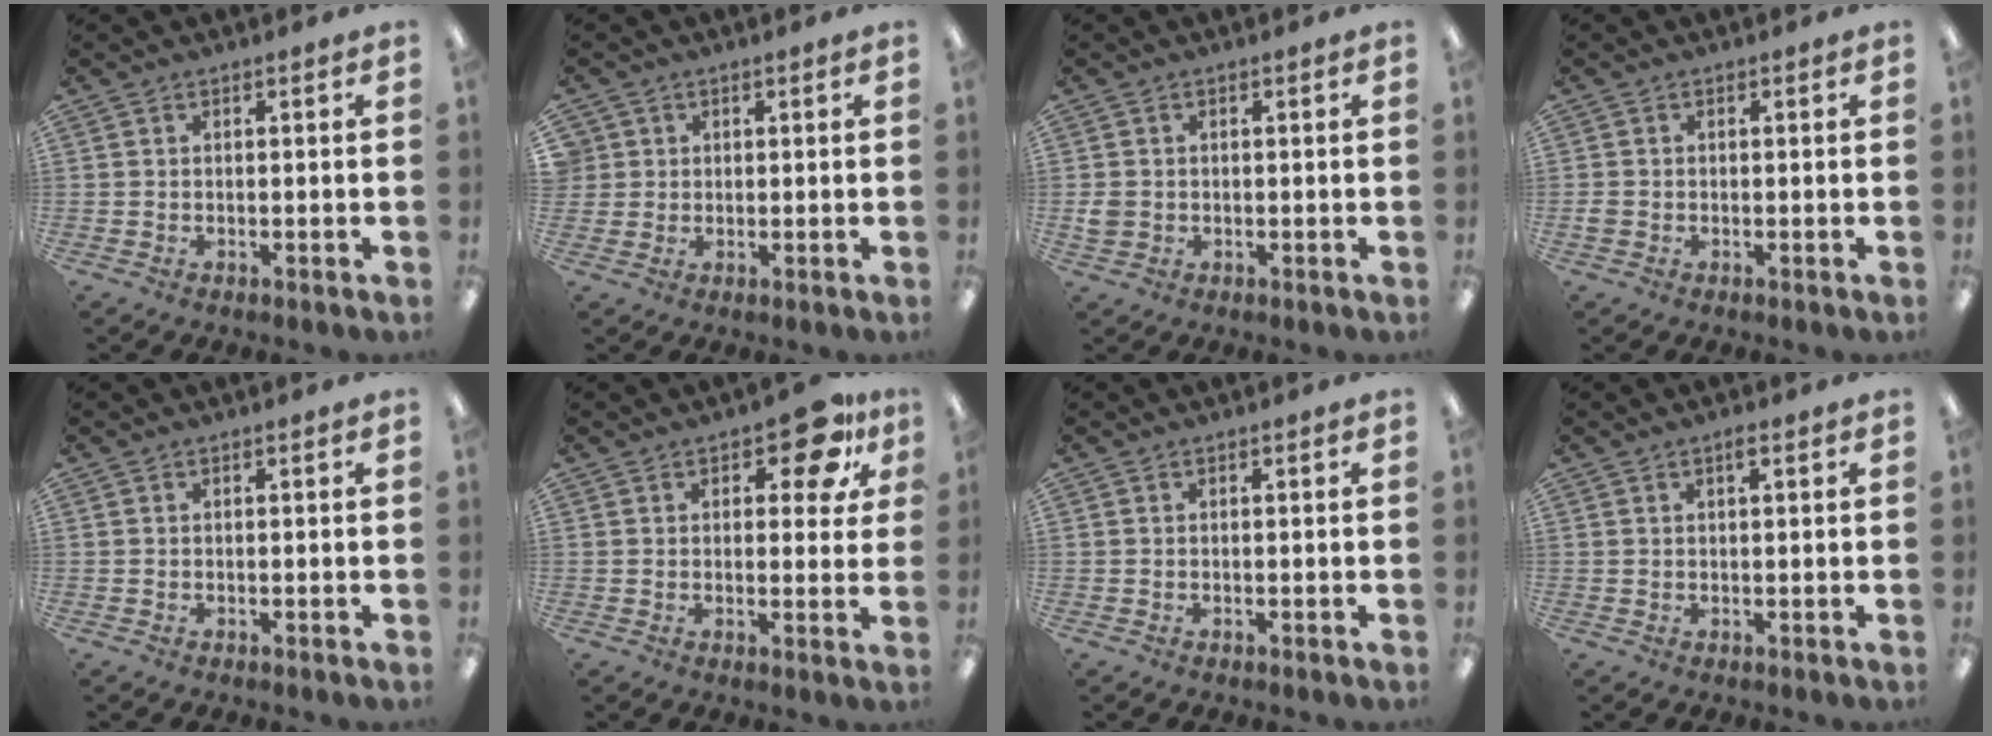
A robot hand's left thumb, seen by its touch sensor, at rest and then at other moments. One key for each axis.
{"total": 2.6, "fx": 0.7, "fy": 2.4, "fz": -0.5, "tx": 0.009, "ty": -0.001, "tz": 0.011}
{"total": 2.6, "fx": -0.3, "fy": 2.4, "fz": 0.9, "tx": -0.007, "ty": 0.001, "tz": -0.006}
{"total": 1.2, "fx": -0.4, "fy": 1.0, "fz": 0.4, "tx": -0.005, "ty": 0.002, "tz": -0.008}
{"total": 0.0}
{"total": 8.8, "fx": 5.2, "fy": 4.1, "fz": 5.9, "tx": -0.060, "ty": -0.024, "tz": 0.084}
{"total": 0.0}
{"total": 1.3, "fx": 0.8, "fy": 0.4, "fz": 0.9, "tx": -0.012, "ty": -0.002, "tz": 0.012}